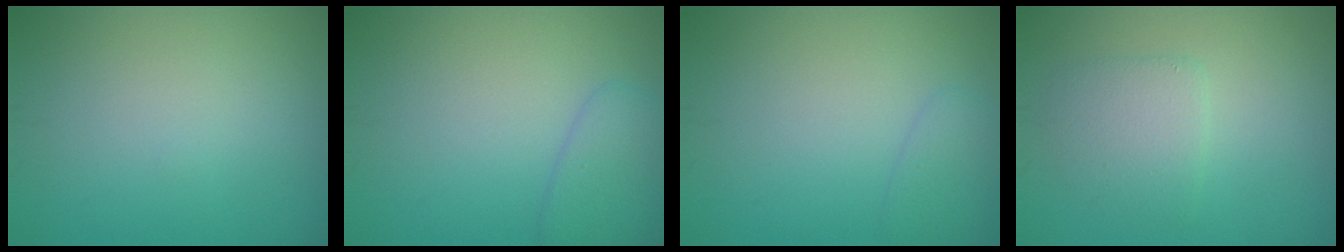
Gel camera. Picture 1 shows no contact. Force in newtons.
{"total": 2.7, "press": 2.7, "slide": 0.2}
{"total": 1.3, "press": 1.3, "slide": 0.2}
{"total": 2.9, "press": 2.9, "slide": 0.3}